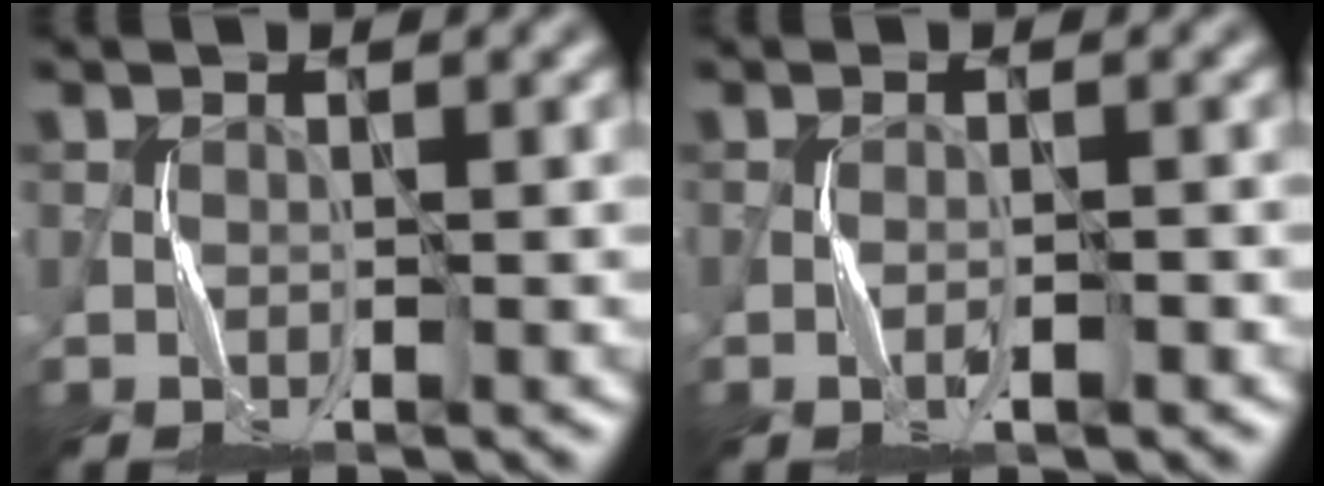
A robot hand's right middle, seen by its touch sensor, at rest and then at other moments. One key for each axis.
{"total": 1.3, "fx": -0.6, "fy": 0.0, "fz": 1.1, "tx": -0.023, "ty": 0.002, "tz": -0.012}